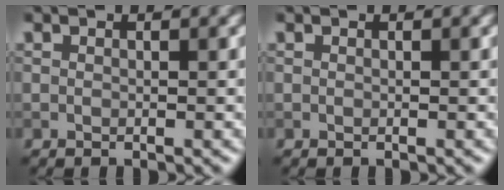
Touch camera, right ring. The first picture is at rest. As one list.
[{"total": 0.0}]